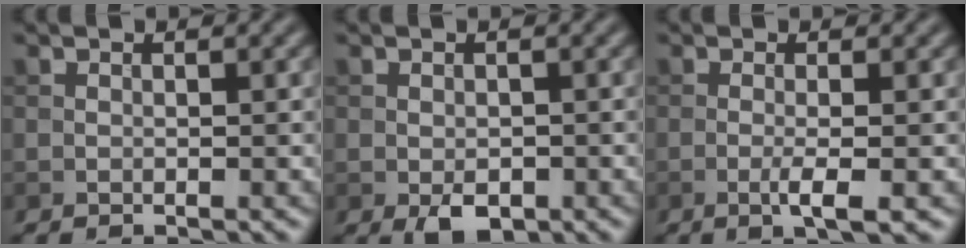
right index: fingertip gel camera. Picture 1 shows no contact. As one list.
[{"total": 2.6, "force": [-0.9, 1.5, 1.8], "torque": [-0.033, -0.009, -0.012]}, {"total": 2.5, "force": [-0.7, 0.5, 2.4], "torque": [-0.041, -0.001, -0.017]}]